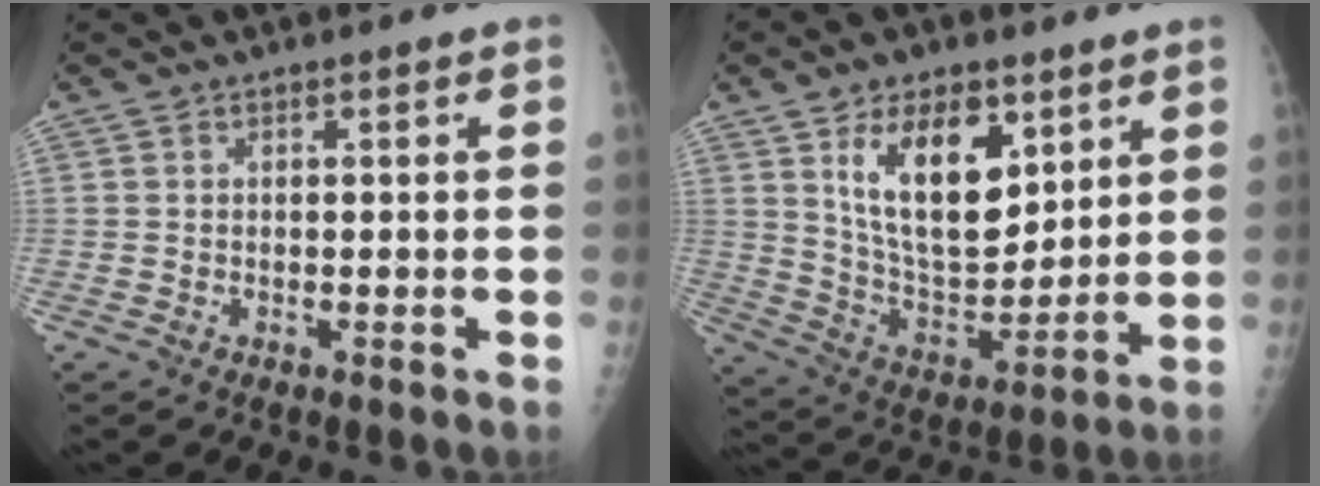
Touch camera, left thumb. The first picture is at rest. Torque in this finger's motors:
{"motor_torque": [1.31, 1.17, 1.55, -0.47, 0.31]}